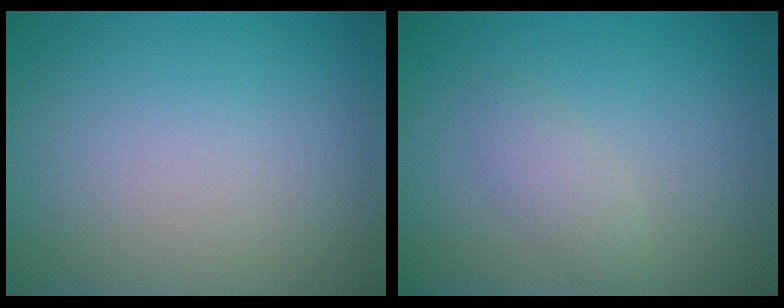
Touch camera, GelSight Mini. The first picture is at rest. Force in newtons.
{"total": 1.6, "press": 1.6, "slide": 0.1}